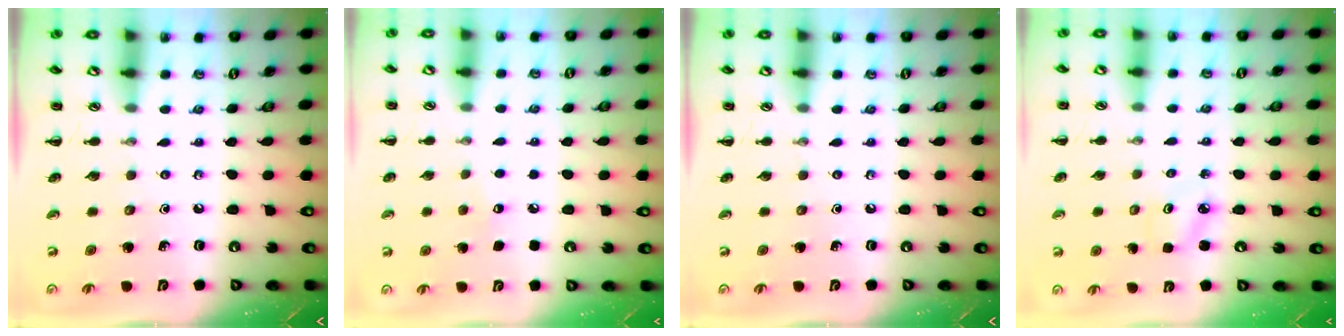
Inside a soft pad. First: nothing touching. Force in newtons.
{"total": 4.3, "press": 4.2, "slide": 1.0}
{"total": 0.0}
{"total": 2.5, "press": 2.4, "slide": 0.5}